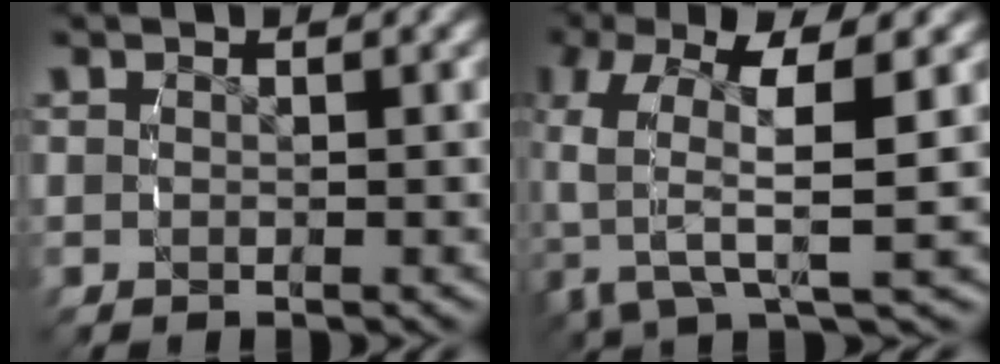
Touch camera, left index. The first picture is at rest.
{"total": 7.5, "force": [0.8, 3.3, 6.7], "torque": [-0.156, -0.015, 0.018]}